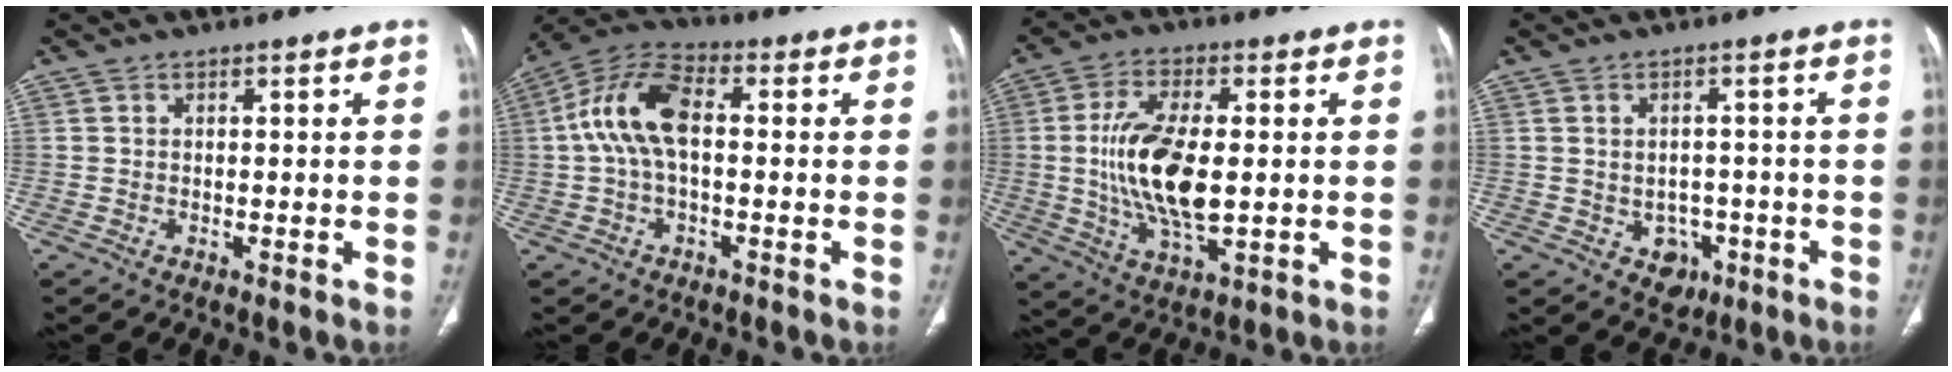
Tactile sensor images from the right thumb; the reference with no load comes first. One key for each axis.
{"total": 11.4, "fx": 0.6, "fy": 5.9, "fz": 9.8, "tx": -0.203, "ty": 0.035, "tz": 0.004}
{"total": 14.8, "fx": -0.1, "fy": 6.5, "fz": 13.3, "tx": -0.261, "ty": -0.010, "tz": 0.002}
{"total": 4.8, "fx": -1.6, "fy": 4.0, "fz": 2.0, "tx": -0.006, "ty": 0.014, "tz": -0.012}